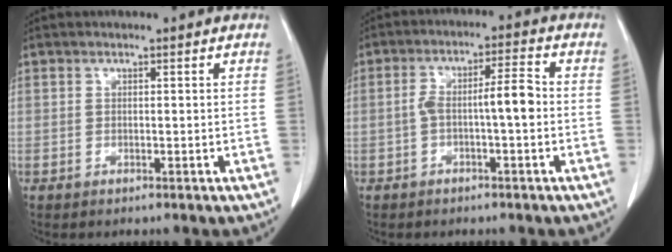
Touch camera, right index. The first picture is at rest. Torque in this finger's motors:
{"motor_torque": [0.89, -0.37, 0.47, 0.10]}